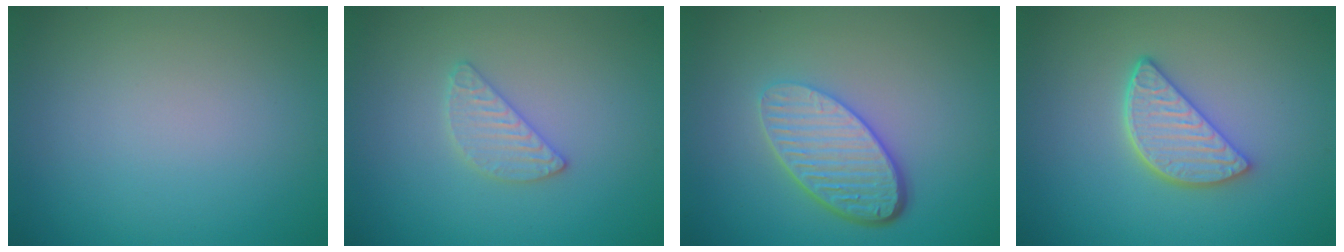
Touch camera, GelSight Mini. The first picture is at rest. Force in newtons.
{"total": 2.0, "press": 2.0, "slide": 0.2}
{"total": 5.3, "press": 3.8, "slide": 3.6}
{"total": 3.9, "press": 3.2, "slide": 2.2}